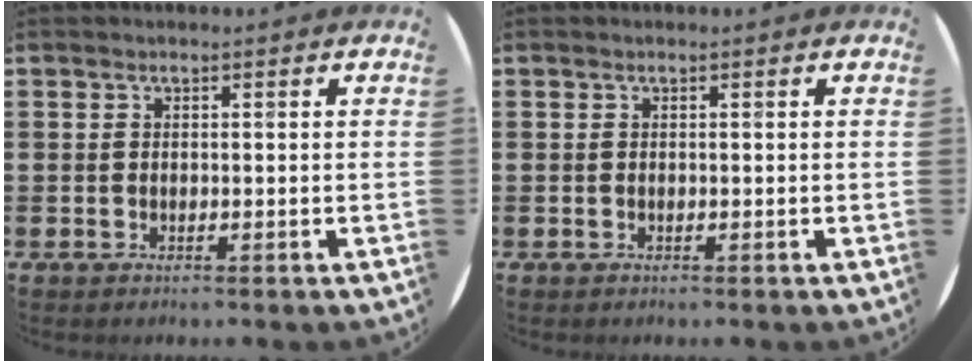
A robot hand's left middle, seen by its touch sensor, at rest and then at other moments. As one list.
[{"total": 0.0}]